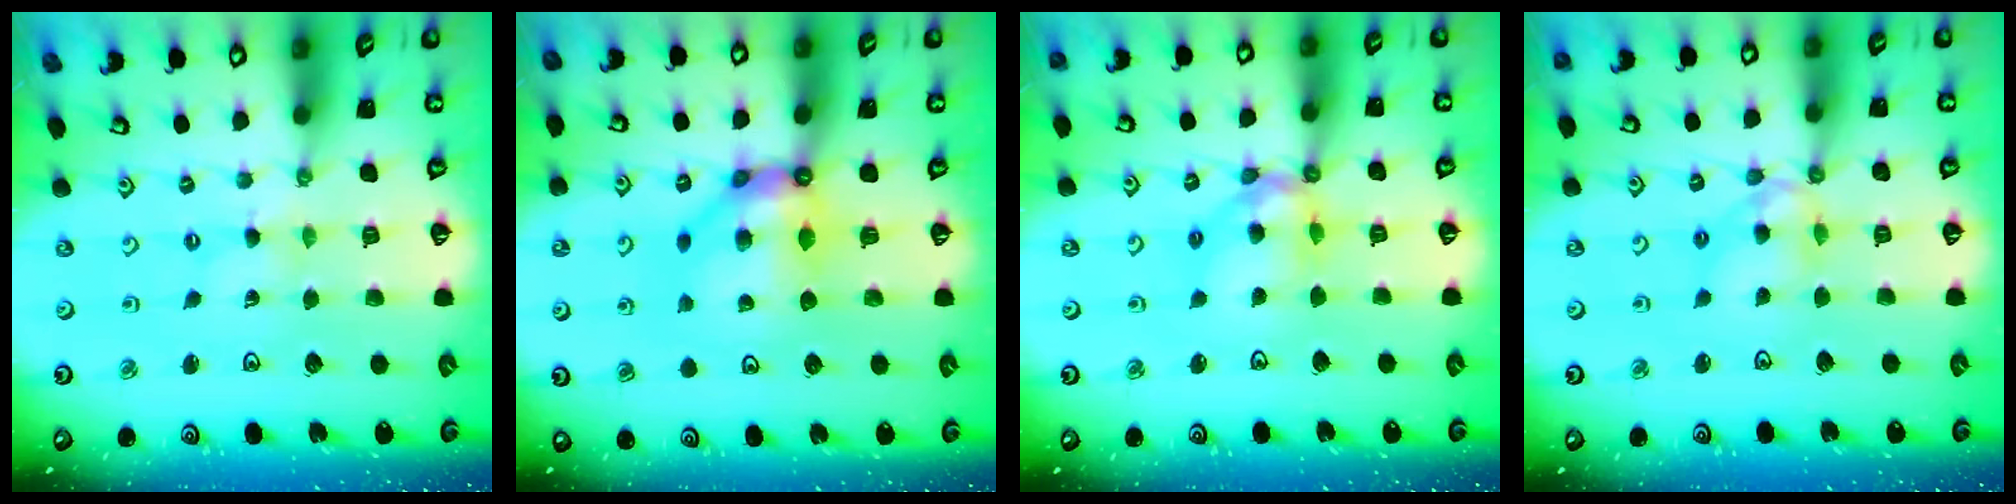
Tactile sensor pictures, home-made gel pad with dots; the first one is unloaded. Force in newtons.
{"total": 10.3, "press": 10.3, "slide": 0.7}
{"total": 11.7, "press": 11.6, "slide": 1.2}
{"total": 9.3, "press": 9.3, "slide": 0.7}